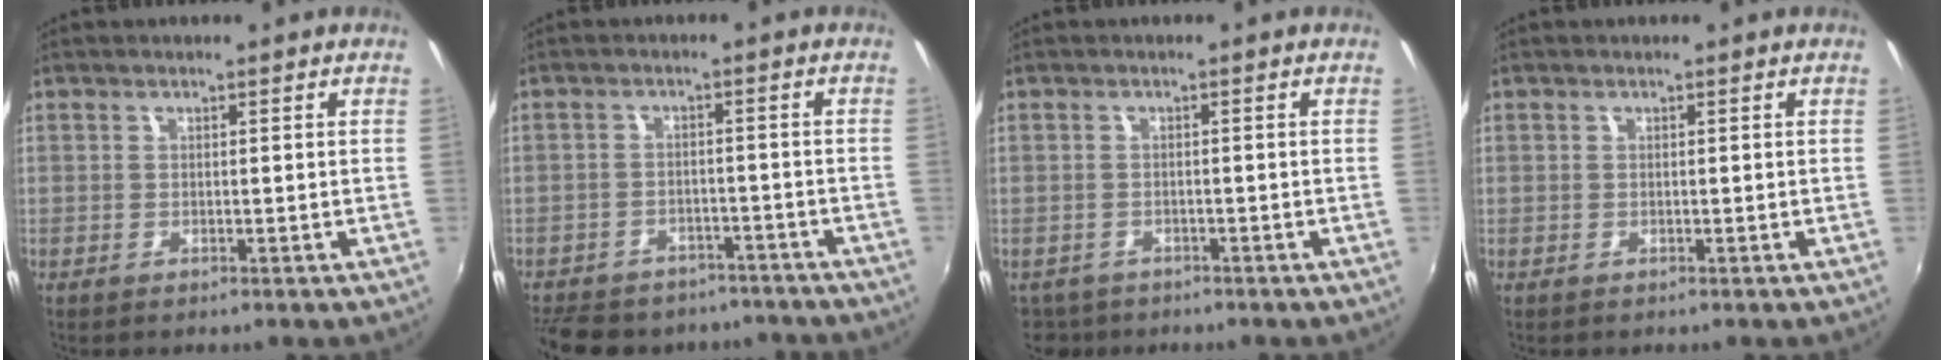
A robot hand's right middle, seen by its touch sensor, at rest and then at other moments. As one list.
[{"total": 18.4, "force": [-15.0, 8.3, 6.7], "torque": [-0.161, 0.008, -0.199]}, {"total": 4.6, "force": [-3.3, 2.9, 1.3], "torque": [-0.040, -0.015, -0.053]}, {"total": 0.8, "force": [-0.2, 0.7, -0.1], "torque": [-0.001, 0.000, -0.003]}]